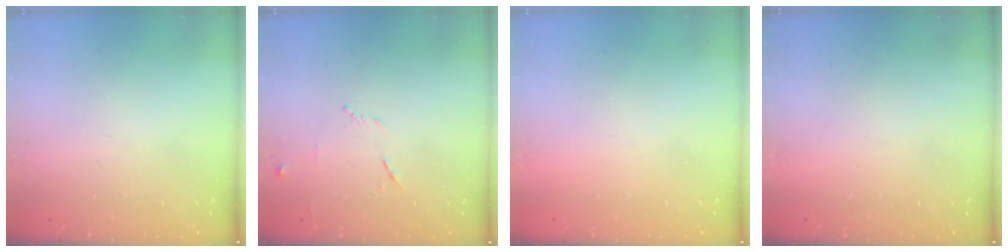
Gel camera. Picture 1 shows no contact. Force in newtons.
{"total": 5.9, "press": 5.8, "slide": 1.1}
{"total": 1.5, "press": 1.5, "slide": 0.1}
{"total": 1.6, "press": 1.6, "slide": 0.1}